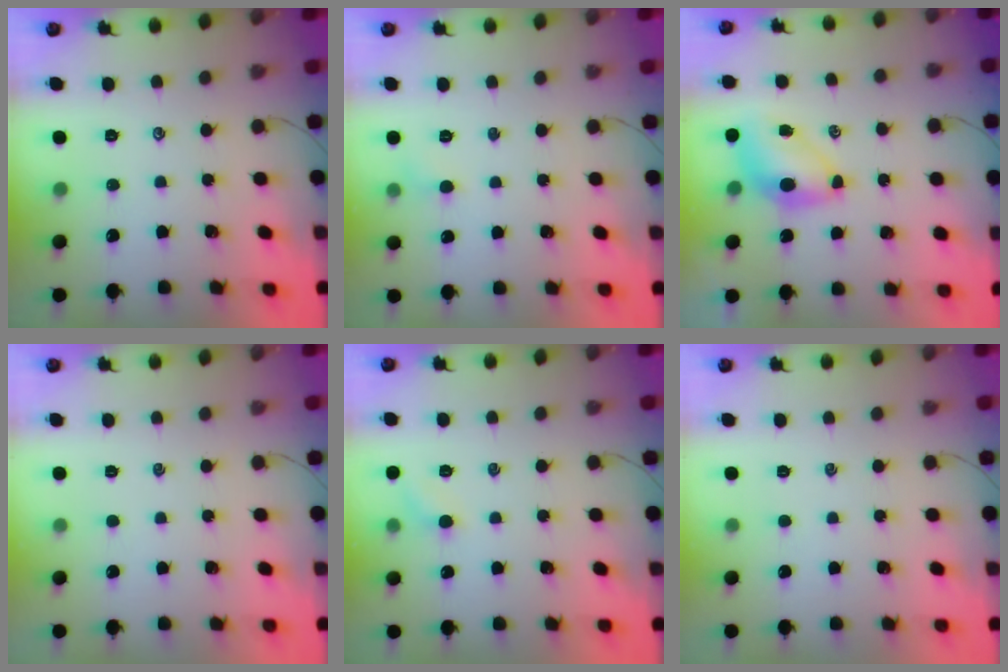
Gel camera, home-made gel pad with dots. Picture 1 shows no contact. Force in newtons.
{"total": 3.4, "press": 3.2, "slide": 1.2}
{"total": 7.2, "press": 7.0, "slide": 1.4}
{"total": 0.0}
{"total": 5.9, "press": 5.6, "slide": 2.0}
{"total": 0.0}